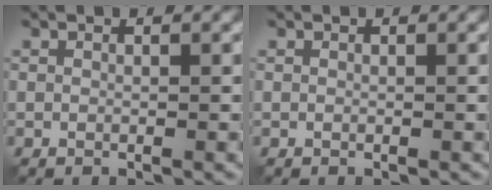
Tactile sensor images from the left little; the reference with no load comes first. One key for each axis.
{"total": 0.0}